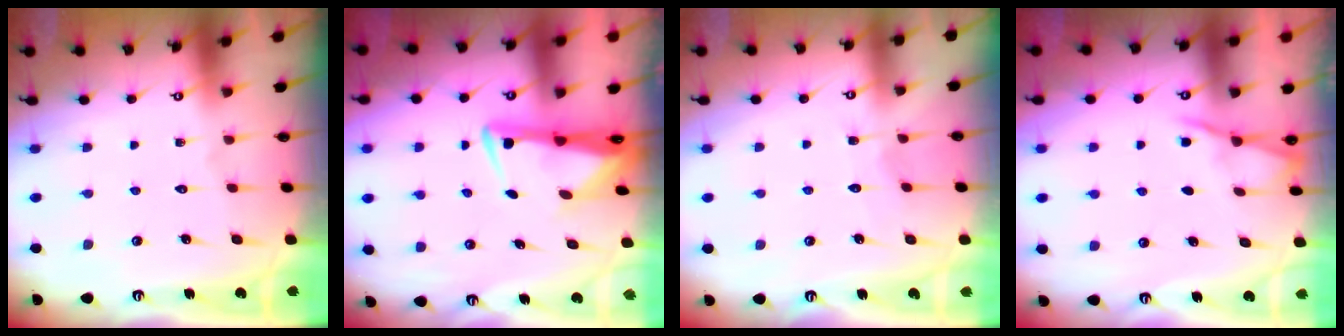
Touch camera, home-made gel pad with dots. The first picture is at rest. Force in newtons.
{"total": 4.6, "press": 4.4, "slide": 1.3}
{"total": 4.0, "press": 3.9, "slide": 0.4}
{"total": 3.0, "press": 3.0, "slide": 0.5}